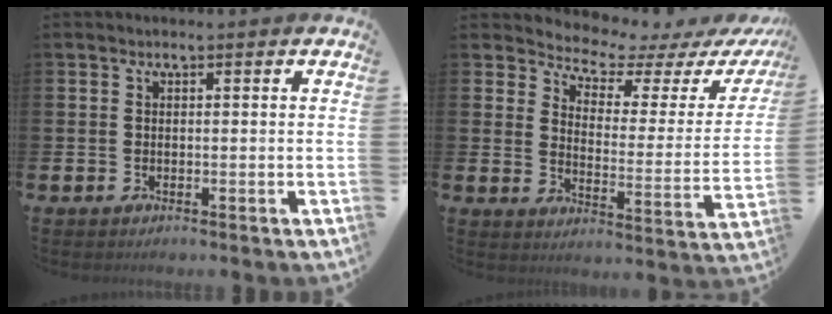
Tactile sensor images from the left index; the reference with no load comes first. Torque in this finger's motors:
{"motor_torque": [0.94, -1.20, 0.24, 0.00]}